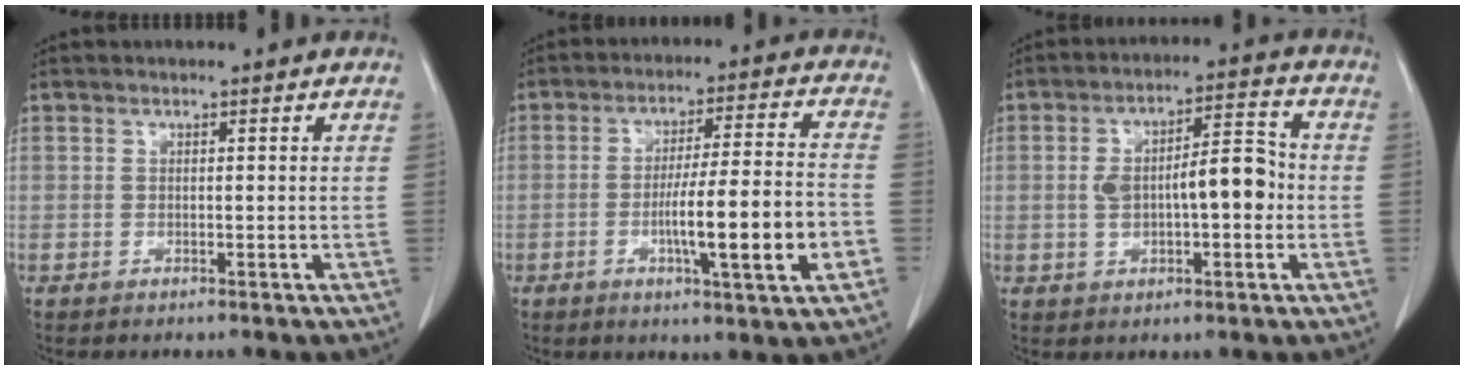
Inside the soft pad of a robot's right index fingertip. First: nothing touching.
{"total": 12.9, "force": [-3.7, 0.4, 12.4], "torque": [-0.203, 0.000, -0.056]}
{"total": 9.9, "force": [-0.5, 3.4, 9.3], "torque": [-0.166, 0.029, -0.003]}